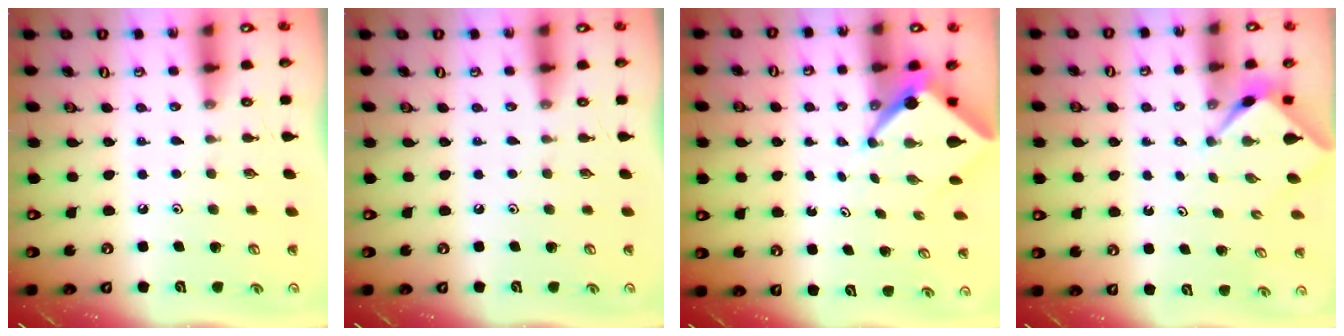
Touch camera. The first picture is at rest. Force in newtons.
{"total": 0.0}
{"total": 4.5, "press": 4.4, "slide": 0.4}
{"total": 2.3, "press": 2.2, "slide": 0.3}